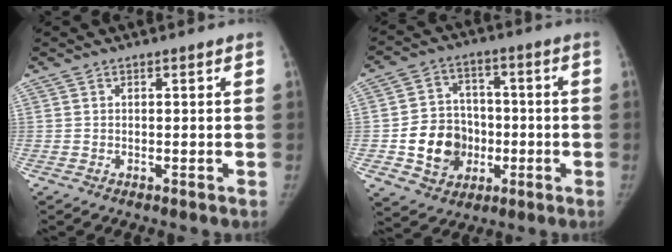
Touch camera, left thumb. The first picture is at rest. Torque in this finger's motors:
{"motor_torque": [0.01, 1.86, 0.70, -0.62, 0.27]}